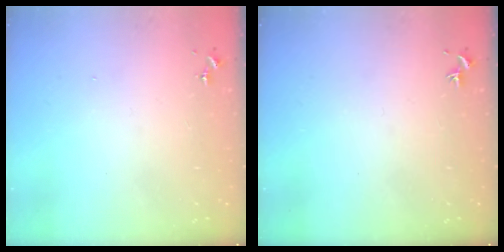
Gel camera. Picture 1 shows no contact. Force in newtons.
{"total": 0.0}